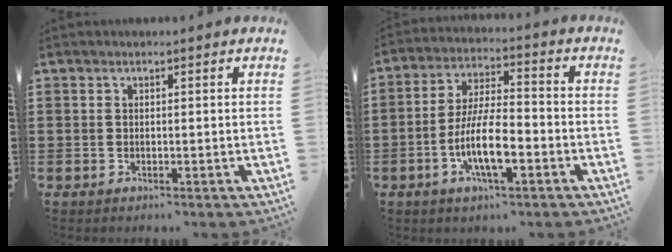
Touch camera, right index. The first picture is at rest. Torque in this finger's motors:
{"motor_torque": [1.95, 0.19, 1.05, 0.21]}